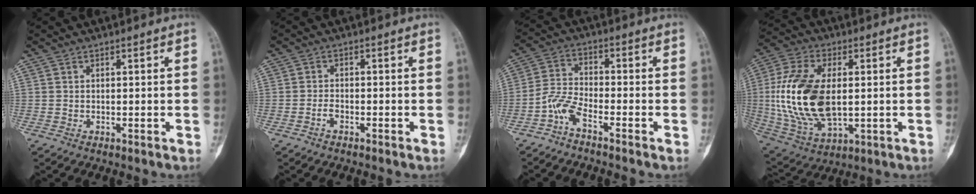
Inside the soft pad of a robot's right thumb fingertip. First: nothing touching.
{"total": 1.6, "force": [-1.0, 0.8, 0.9], "torque": [-0.015, 0.008, -0.022]}
{"total": 5.1, "force": [-3.5, 1.5, 3.3], "torque": [-0.074, 0.024, -0.078]}
{"total": 19.8, "force": [0.5, 11.0, 16.5], "torque": [-0.343, -0.008, 0.020]}